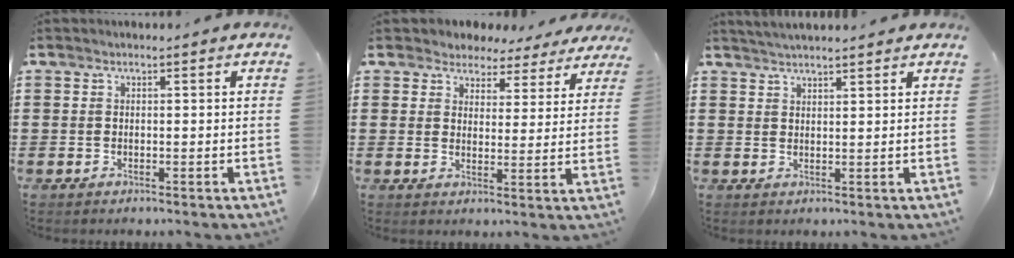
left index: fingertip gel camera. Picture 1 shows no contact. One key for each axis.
{"total": 4.1, "fx": 3.8, "fy": 1.6, "fz": 0.2, "tx": -0.029, "ty": -0.015, "tz": 0.067}
{"total": 2.2, "fx": 2.1, "fy": -0.2, "fz": 0.4, "tx": -0.012, "ty": -0.002, "tz": 0.041}